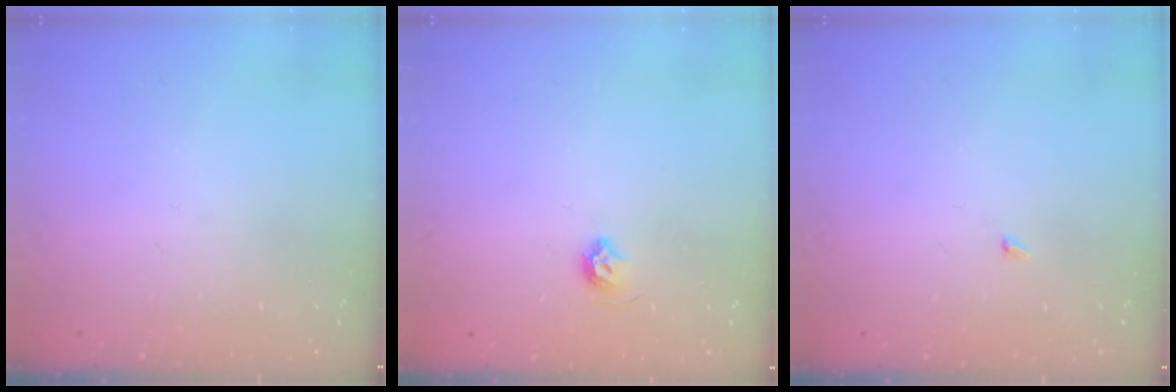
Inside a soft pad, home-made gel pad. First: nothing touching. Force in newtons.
{"total": 5.7, "press": 5.7, "slide": 0.7}
{"total": 1.9, "press": 1.9, "slide": 0.3}